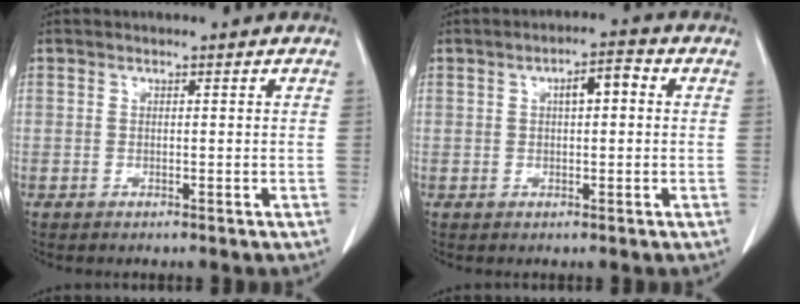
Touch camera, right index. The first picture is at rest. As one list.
[{"total": 3.8, "force": [0.8, 1.2, 3.6], "torque": [-0.057, 0.017, 0.010]}]